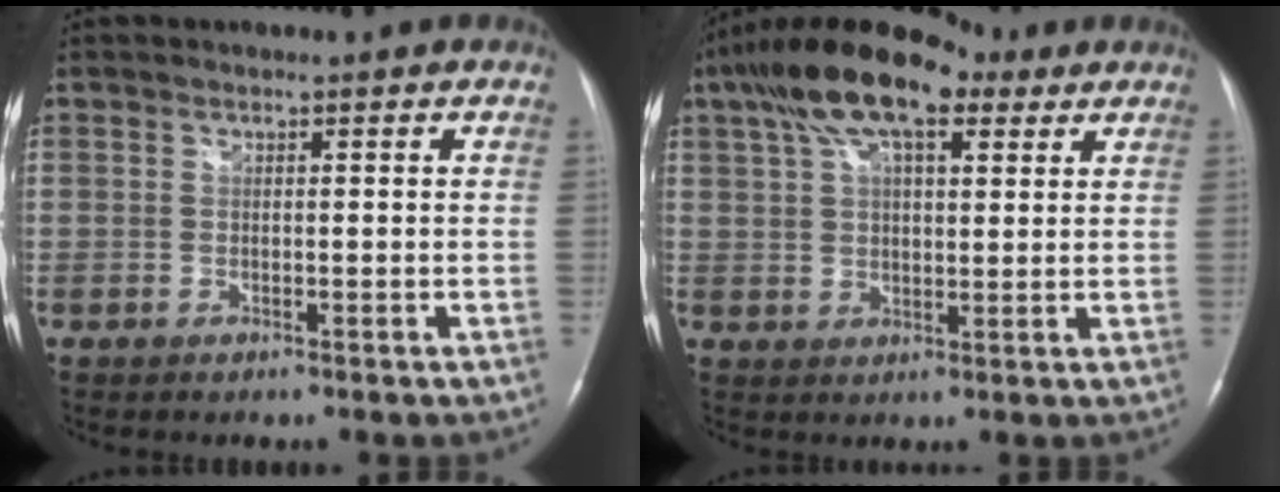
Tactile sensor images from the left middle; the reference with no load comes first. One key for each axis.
{"total": 14.5, "fx": 8.9, "fy": 5.2, "fz": 10.2, "tx": -0.203, "ty": 0.047, "tz": 0.160}